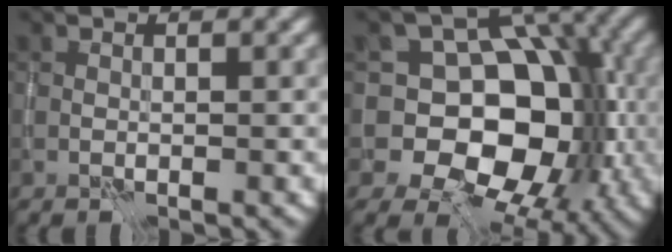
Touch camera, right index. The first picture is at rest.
{"total": 12.1, "force": [-1.4, 9.0, 7.9], "torque": [-0.075, 0.010, -0.043]}